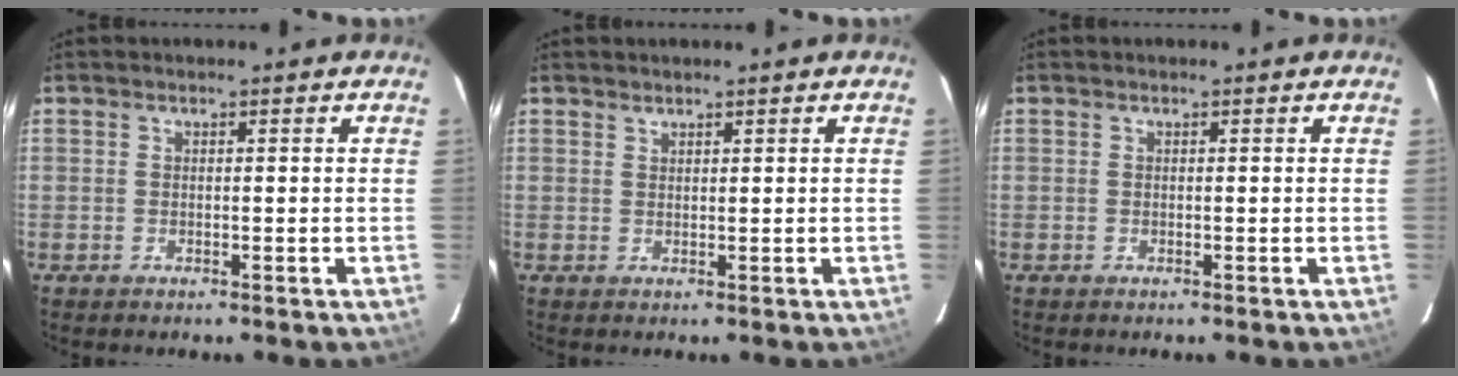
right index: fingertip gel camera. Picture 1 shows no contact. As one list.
[{"total": 0.8, "force": [0.7, 0.2, 0.0], "torque": [-0.001, 0.001, 0.015]}, {"total": 0.0}]